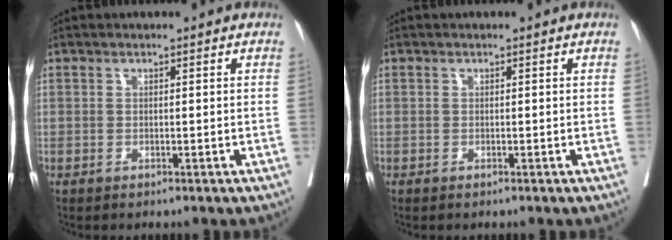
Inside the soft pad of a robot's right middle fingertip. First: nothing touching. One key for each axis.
{"total": 0.0}